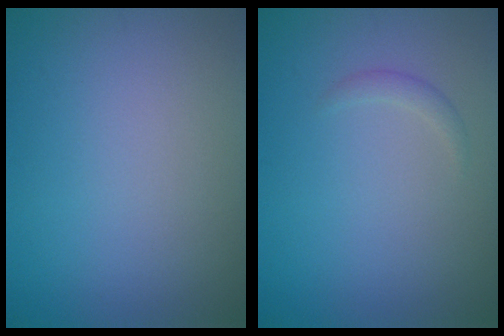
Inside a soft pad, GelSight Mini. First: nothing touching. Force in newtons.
{"total": 0.8, "press": 0.8, "slide": 0.0}